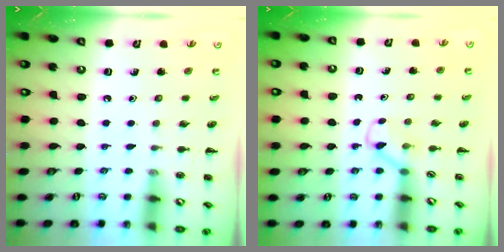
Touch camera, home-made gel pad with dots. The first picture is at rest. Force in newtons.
{"total": 2.5, "press": 2.3, "slide": 0.9}